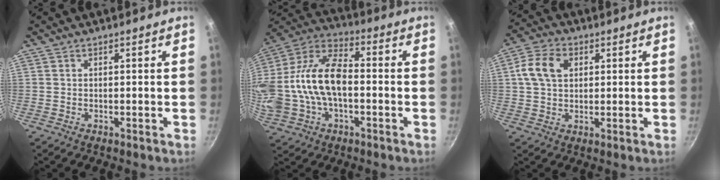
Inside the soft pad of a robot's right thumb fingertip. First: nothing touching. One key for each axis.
{"total": 21.6, "fx": -1.4, "fy": 12.9, "fz": 17.2, "tx": -0.365, "ty": 0.032, "tz": -0.024}
{"total": 8.3, "fx": 2.1, "fy": 5.8, "fz": 5.5, "tx": -0.102, "ty": 0.011, "tz": 0.036}